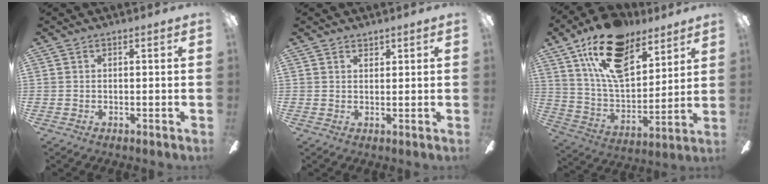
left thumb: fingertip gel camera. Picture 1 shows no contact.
{"total": 1.5, "force": [1.4, 0.5, 0.0], "torque": [-0.001, -0.003, 0.028]}
{"total": 20.2, "force": [13.0, 10.2, 11.7], "torque": [-0.209, -0.058, 0.233]}